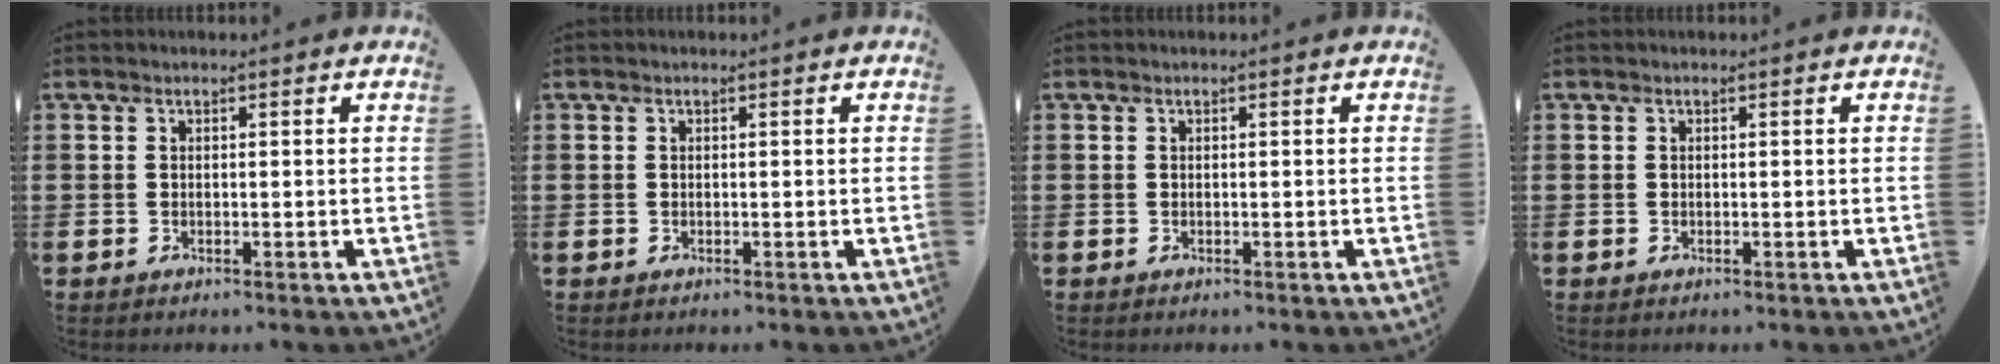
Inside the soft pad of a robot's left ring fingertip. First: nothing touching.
{"total": 0.0}
{"total": 0.0}
{"total": 0.0}